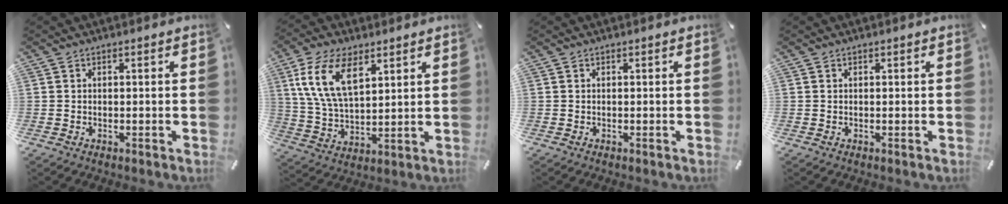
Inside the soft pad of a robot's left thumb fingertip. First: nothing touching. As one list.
[{"total": 12.8, "force": [6.1, 6.9, 8.9], "torque": [-0.220, -0.010, 0.109]}, {"total": 0.0}, {"total": 0.0}]